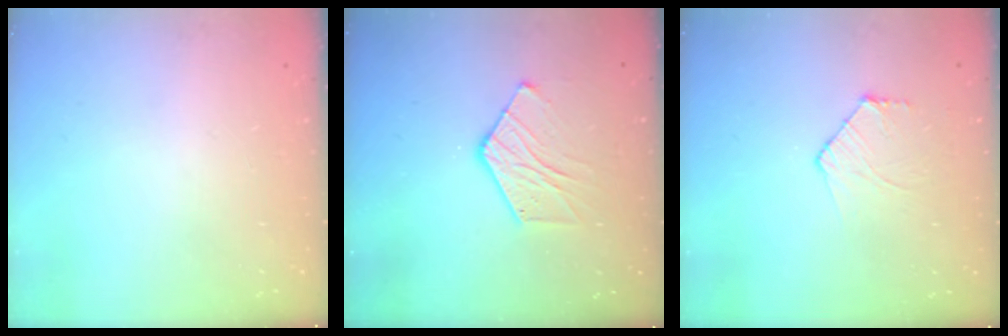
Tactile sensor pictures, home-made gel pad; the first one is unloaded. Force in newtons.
{"total": 9.1, "press": 9.1, "slide": 0.8}
{"total": 8.0, "press": 7.9, "slide": 0.6}